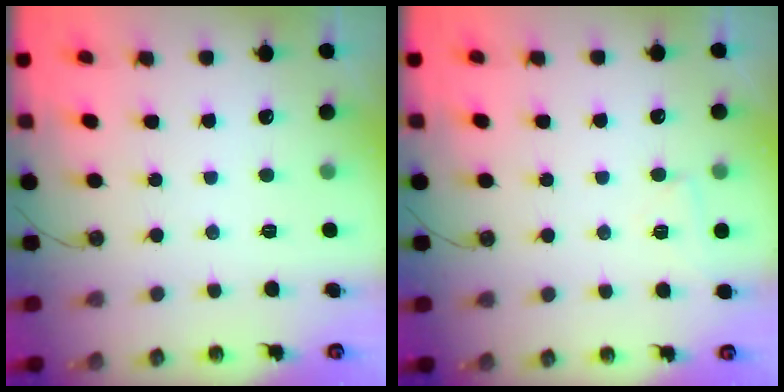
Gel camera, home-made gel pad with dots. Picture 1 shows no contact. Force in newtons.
{"total": 3.6, "press": 2.9, "slide": 2.1}